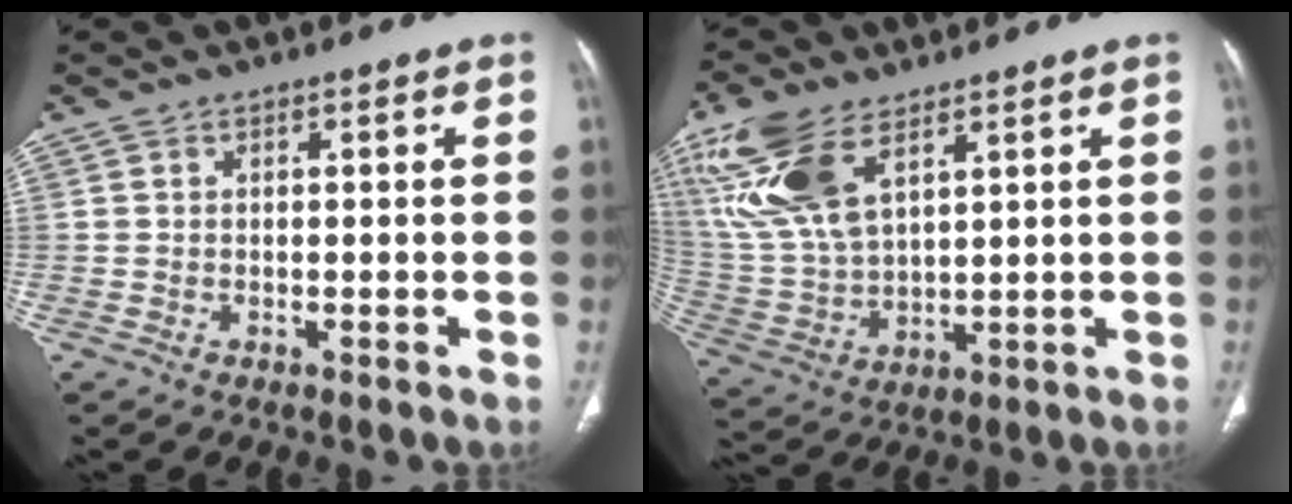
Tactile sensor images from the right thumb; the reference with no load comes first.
{"total": 15.3, "force": [8.2, 7.2, 10.8], "torque": [-0.231, -0.018, 0.174]}